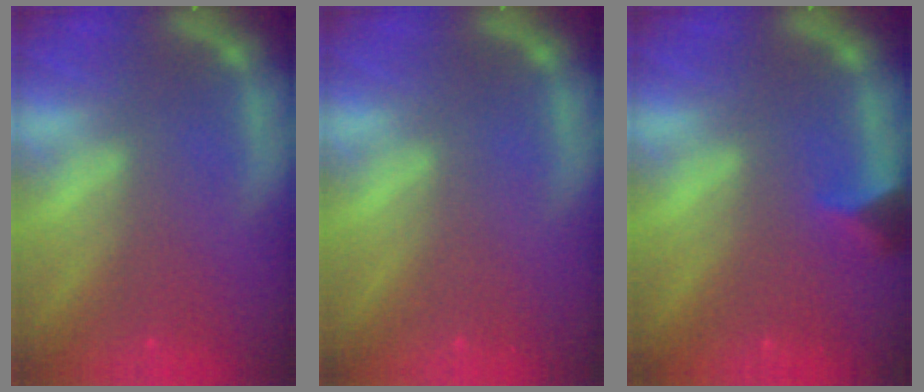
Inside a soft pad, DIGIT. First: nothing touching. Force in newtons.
{"total": 0.0}
{"total": 1.9}